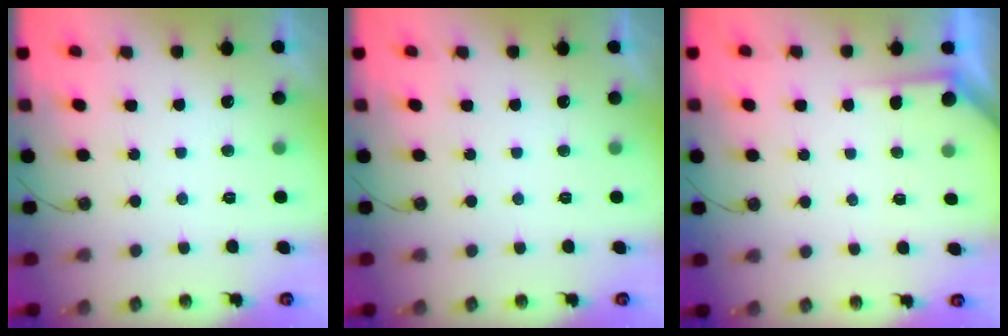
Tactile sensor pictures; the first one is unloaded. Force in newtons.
{"total": 0.0}
{"total": 2.5, "press": 2.4, "slide": 0.4}